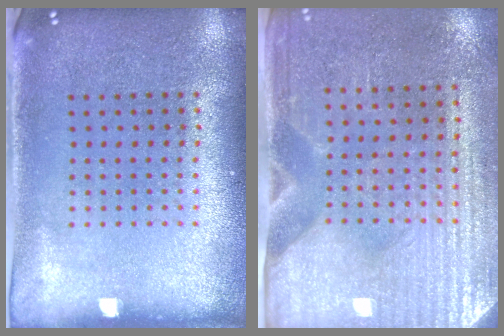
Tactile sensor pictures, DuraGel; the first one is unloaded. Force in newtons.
{"total": 3.1, "press": 2.8, "slide": 1.4}